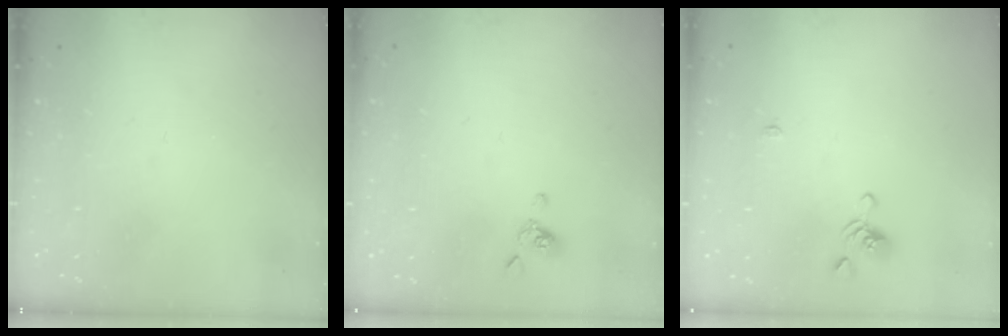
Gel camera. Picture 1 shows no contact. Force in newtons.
{"total": 2.3, "press": 2.2, "slide": 0.5}
{"total": 2.2, "press": 2.2, "slide": 0.4}